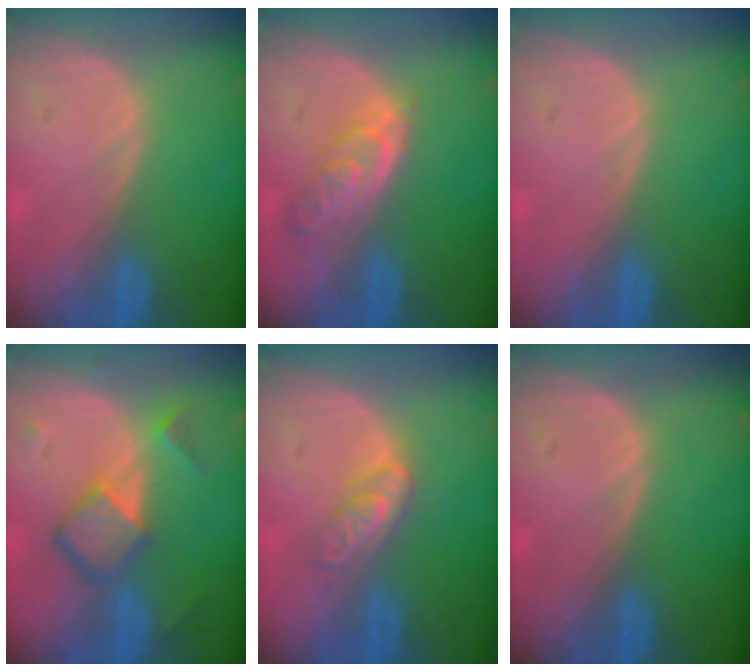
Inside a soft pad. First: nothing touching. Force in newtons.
{"total": 5.0, "press": 4.9, "slide": 0.4}
{"total": 0.0}
{"total": 6.9, "press": 5.9, "slide": 3.5}
{"total": 4.7, "press": 3.9, "slide": 2.5}
{"total": 0.0}